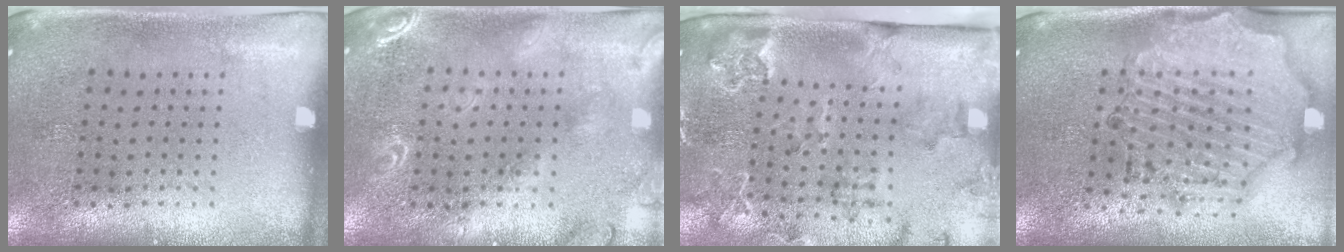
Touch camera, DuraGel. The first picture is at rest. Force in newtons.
{"total": 1.7, "press": 1.7, "slide": 0.2}
{"total": 2.3, "press": 2.3, "slide": 0.4}
{"total": 2.2, "press": 2.1, "slide": 0.6}